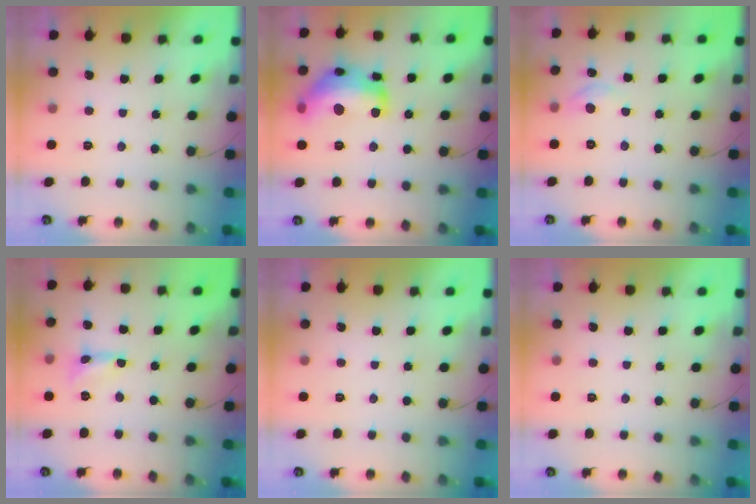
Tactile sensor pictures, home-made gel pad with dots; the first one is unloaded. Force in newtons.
{"total": 18.0, "press": 18.0, "slide": 1.2}
{"total": 5.0, "press": 4.9, "slide": 0.7}
{"total": 2.4, "press": 2.4, "slide": 0.2}
{"total": 0.0}
{"total": 0.0}